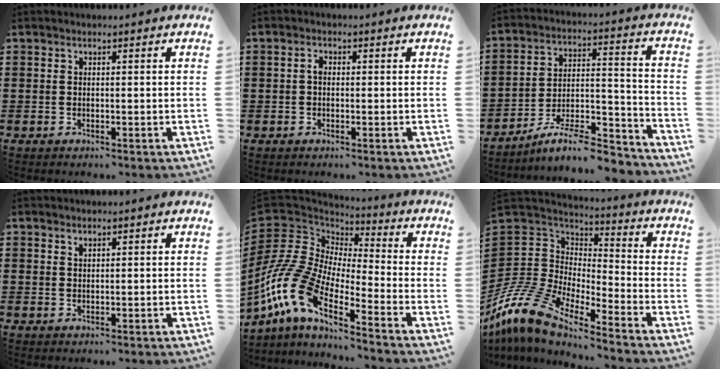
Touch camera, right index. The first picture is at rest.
{"total": 1.6, "force": [-0.2, 0.9, 1.3], "torque": [-0.026, 0.004, -0.004]}
{"total": 9.6, "force": [-8.2, 1.6, 4.8], "torque": [-0.074, 0.018, -0.157]}
{"total": 0.8, "force": [0.7, 0.3, 0.1], "torque": [-0.004, 0.000, 0.014]}
{"total": 11.9, "force": [-8.3, 4.3, 7.3], "torque": [-0.221, -0.021, -0.189]}
{"total": 11.5, "force": [-9.8, 3.7, 4.8], "torque": [-0.151, 0.005, -0.210]}